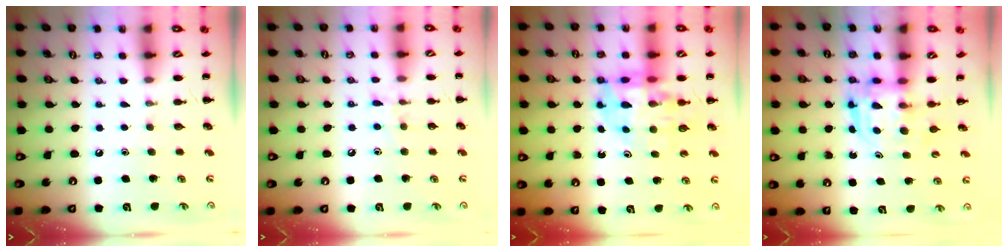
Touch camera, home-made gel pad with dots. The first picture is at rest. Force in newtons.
{"total": 7.1, "press": 6.9, "slide": 1.7}
{"total": 11.9, "press": 11.4, "slide": 3.3}
{"total": 3.1, "press": 3.1, "slide": 0.2}